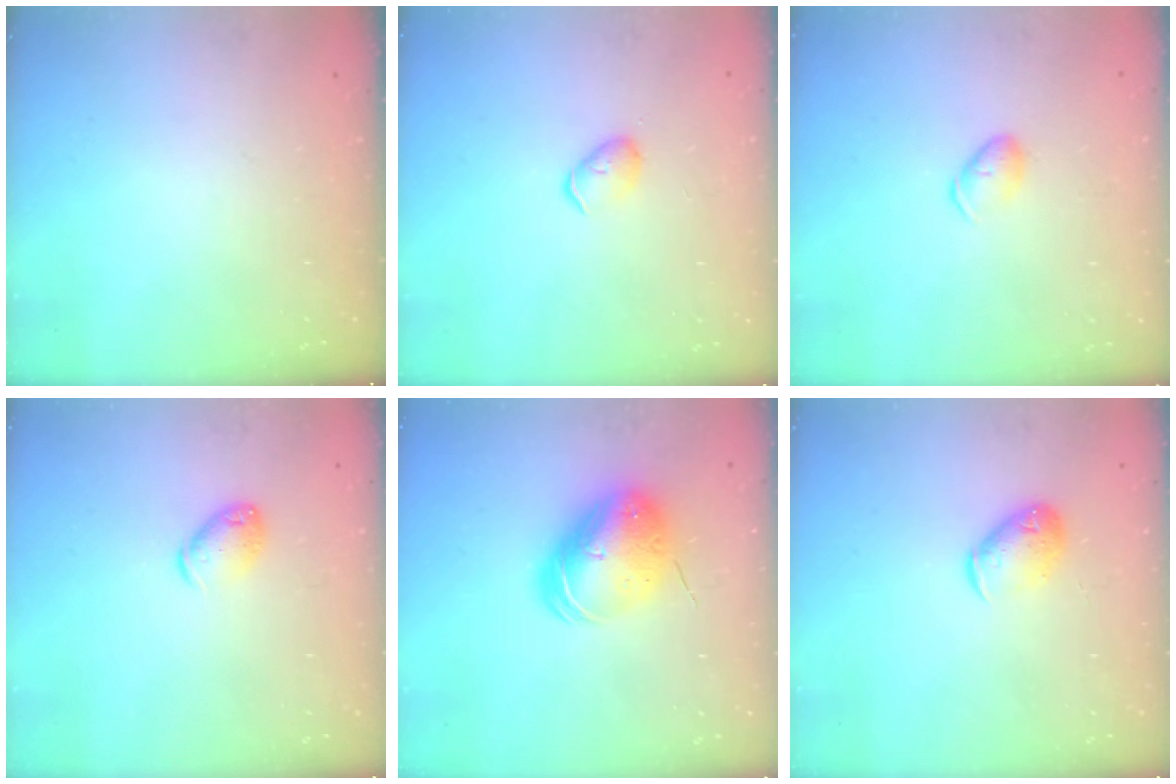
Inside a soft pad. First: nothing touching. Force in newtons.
{"total": 4.1, "press": 4.0, "slide": 0.8}
{"total": 5.9, "press": 5.8, "slide": 1.0}
{"total": 7.1, "press": 7.1, "slide": 0.6}
{"total": 13.0, "press": 12.7, "slide": 2.7}
{"total": 9.3, "press": 9.2, "slide": 1.4}